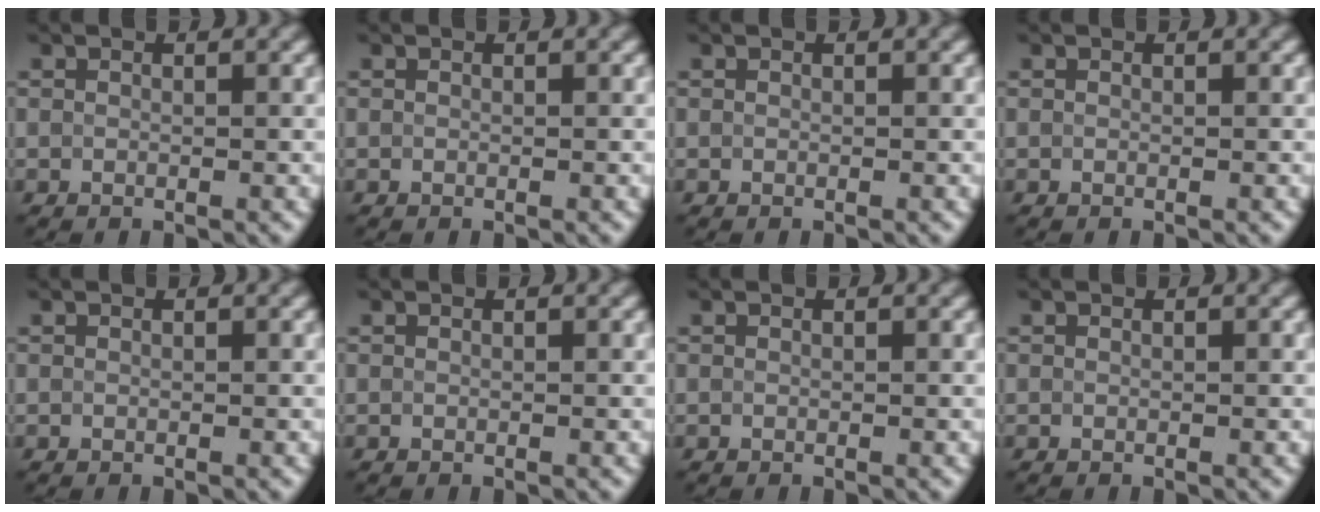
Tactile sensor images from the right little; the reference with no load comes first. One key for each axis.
{"total": 0.0}
{"total": 0.0}
{"total": 0.0}
{"total": 0.0}
{"total": 0.0}
{"total": 0.0}
{"total": 0.0}